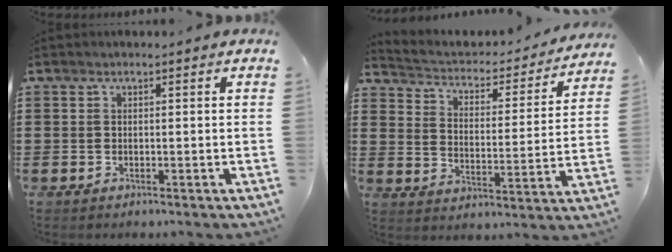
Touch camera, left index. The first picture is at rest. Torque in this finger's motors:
{"motor_torque": [-0.05, 0.14, 0.16, 0.06]}